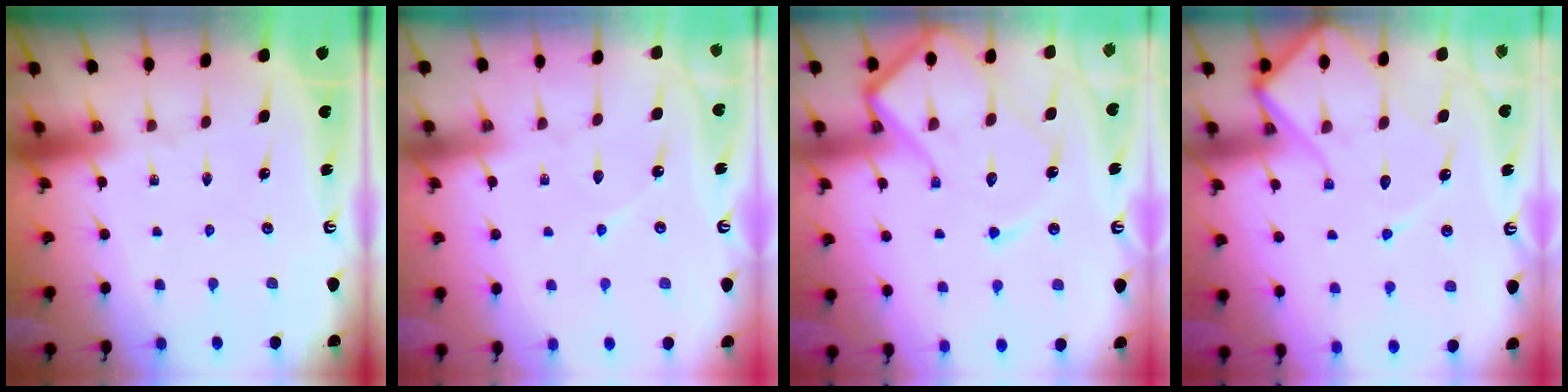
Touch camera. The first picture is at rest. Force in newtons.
{"total": 4.8, "press": 4.7, "slide": 0.6}
{"total": 16.2, "press": 16.2, "slide": 1.6}
{"total": 12.7, "press": 12.6, "slide": 1.3}